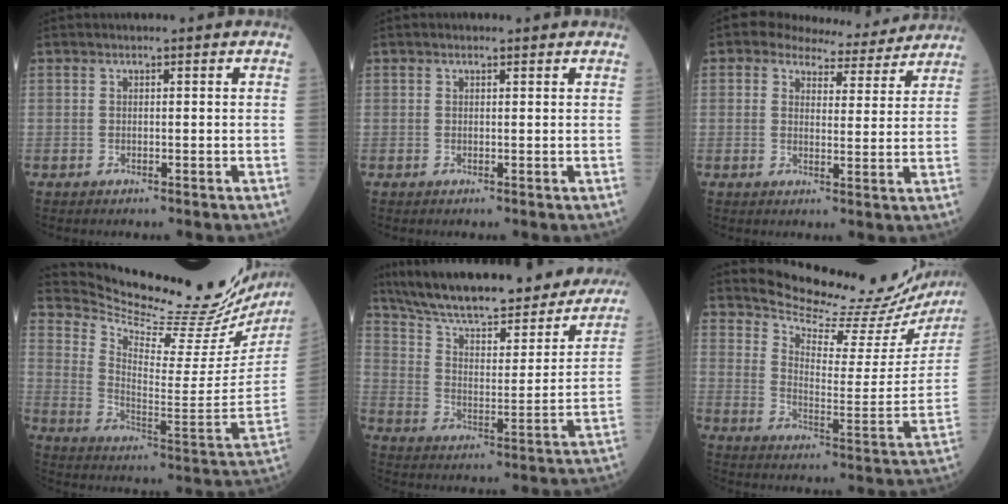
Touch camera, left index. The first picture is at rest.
{"total": 0.9, "force": [0.8, 0.3, 0.4], "torque": [-0.014, 0.005, 0.010]}
{"total": 9.3, "force": [8.5, 3.3, 2.1], "torque": [-0.022, 0.007, 0.098]}
{"total": 26.0, "force": [24.3, 2.1, 8.9], "torque": [-0.155, -0.114, 0.331]}
{"total": 29.8, "force": [25.4, 6.7, 14.1], "torque": [-0.225, -0.027, 0.344]}
{"total": 20.9, "force": [20.5, 2.3, 3.1], "torque": [-0.054, -0.098, 0.255]}